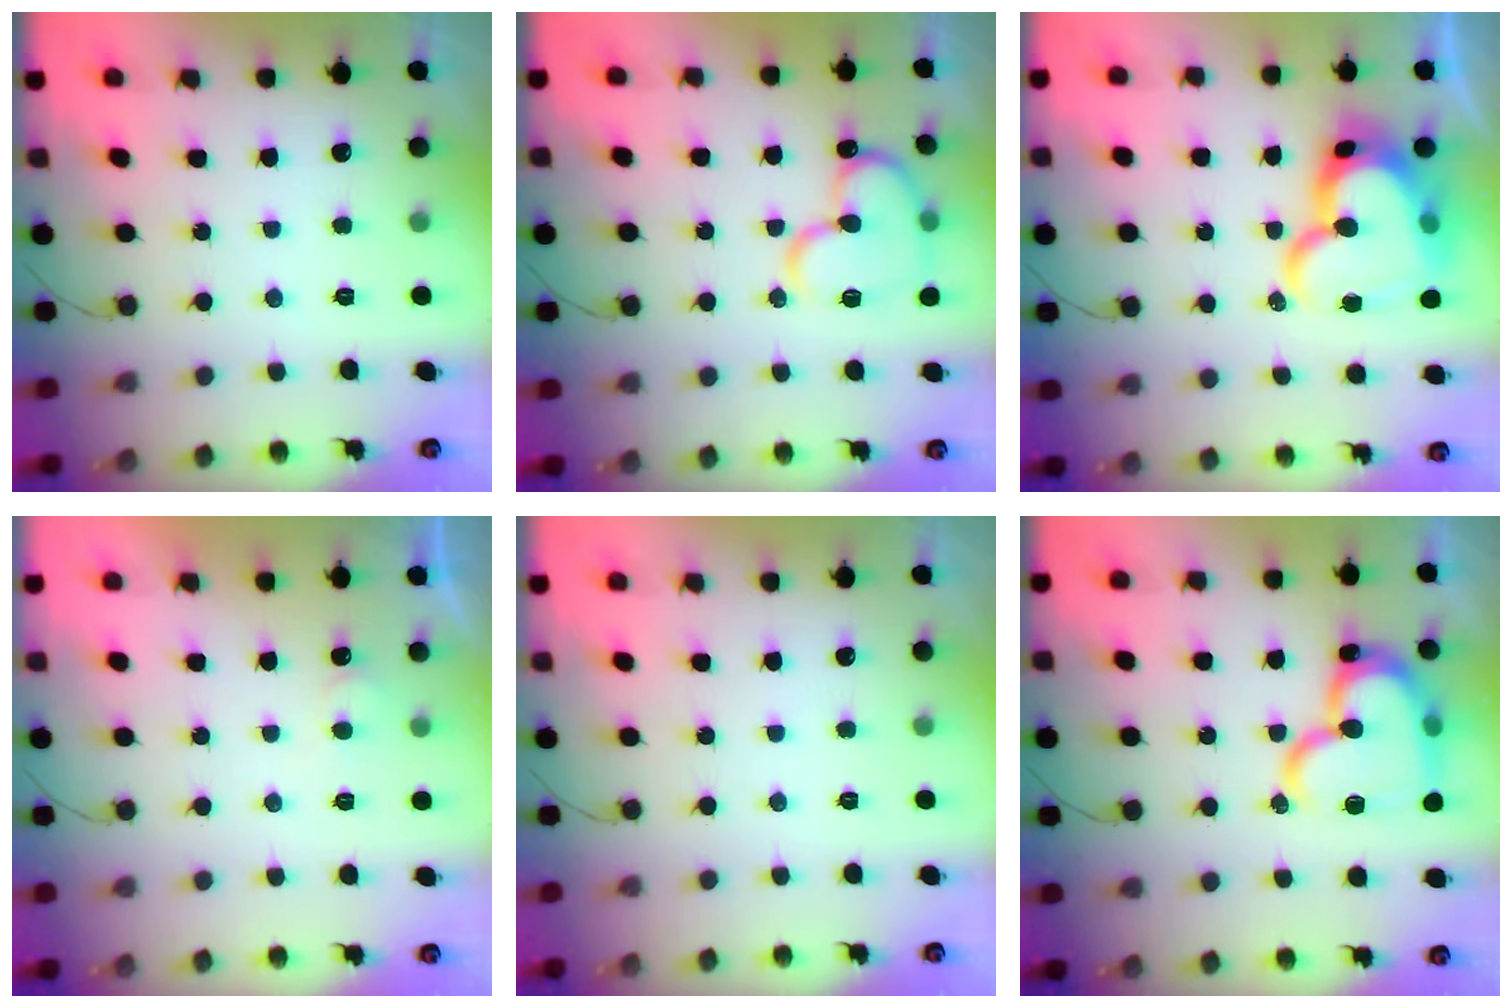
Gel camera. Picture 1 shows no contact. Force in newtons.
{"total": 15.5, "press": 15.4, "slide": 2.1}
{"total": 22.9, "press": 22.8, "slide": 1.5}
{"total": 3.8, "press": 3.8, "slide": 0.4}
{"total": 0.0}
{"total": 21.9, "press": 21.8, "slide": 2.1}